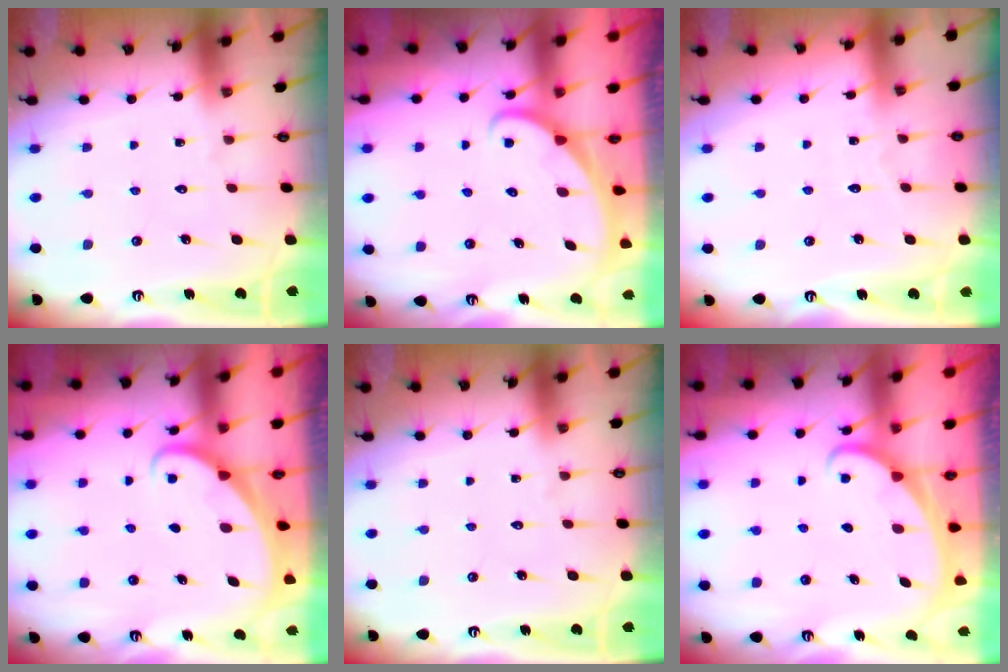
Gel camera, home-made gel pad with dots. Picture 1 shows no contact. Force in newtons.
{"total": 2.0, "press": 2.0, "slide": 0.0}
{"total": 2.6, "press": 2.6, "slide": 0.4}
{"total": 1.6, "press": 1.6, "slide": 0.0}
{"total": 0.0}
{"total": 1.8, "press": 1.7, "slide": 0.1}